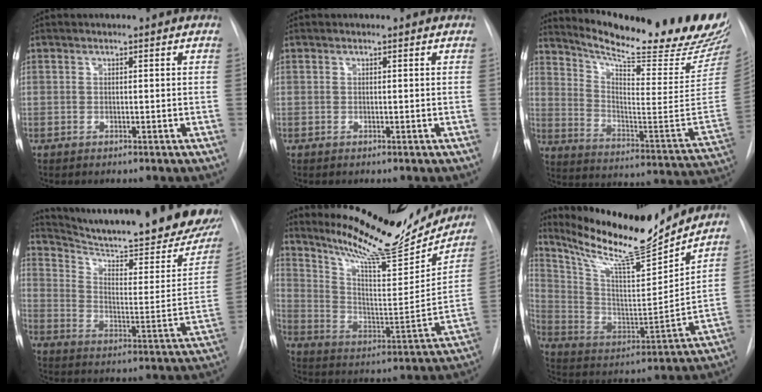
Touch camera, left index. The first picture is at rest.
{"total": 0.0}
{"total": 26.5, "force": [23.2, 2.1, 12.7], "torque": [-0.204, -0.099, 0.313]}
{"total": 29.1, "force": [24.0, 3.8, 16.0], "torque": [-0.248, -0.074, 0.317]}
{"total": 21.0, "force": [19.4, 2.7, 7.6], "torque": [-0.129, -0.056, 0.288]}
{"total": 19.7, "force": [18.0, 1.2, 8.1], "torque": [-0.155, -0.034, 0.299]}